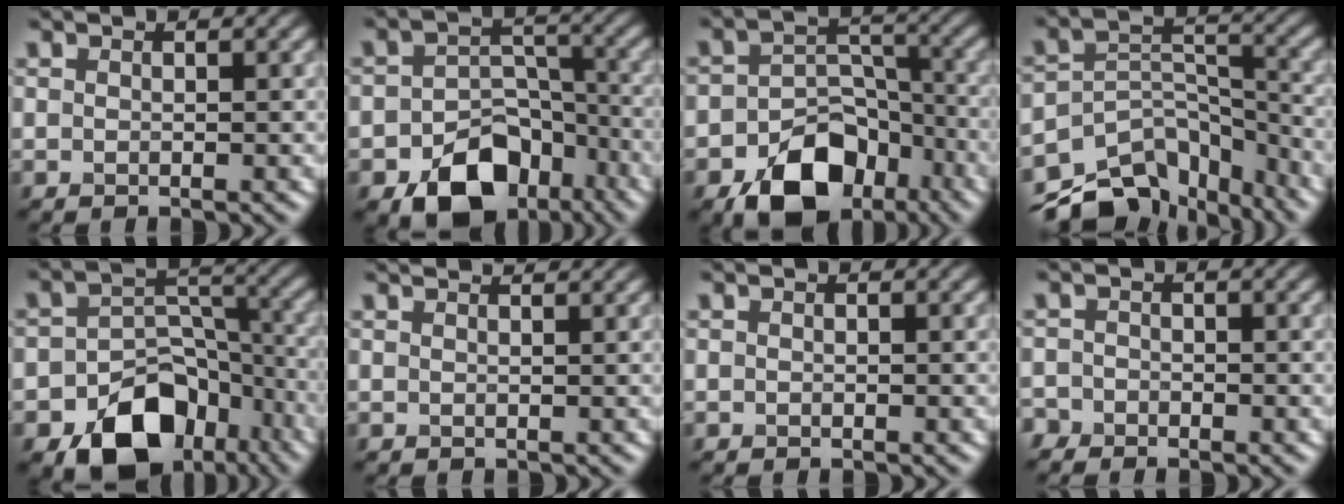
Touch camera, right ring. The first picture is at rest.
{"total": 9.3, "force": [-5.6, 5.9, 4.5], "torque": [-0.065, -0.014, -0.089]}
{"total": 9.3, "force": [-5.5, 5.8, 4.6], "torque": [-0.069, -0.009, -0.089]}
{"total": 11.9, "force": [-9.7, 6.0, 3.3], "torque": [-0.053, 0.009, -0.148]}
{"total": 11.2, "force": [-6.7, 7.2, 5.4], "torque": [-0.077, -0.017, -0.106]}
{"total": 2.3, "force": [2.1, 0.6, 0.8], "torque": [-0.004, 0.005, 0.019]}
{"total": 0.0}
{"total": 1.3, "force": [-1.2, 0.5, -0.4], "torque": [0.007, 0.000, -0.026]}